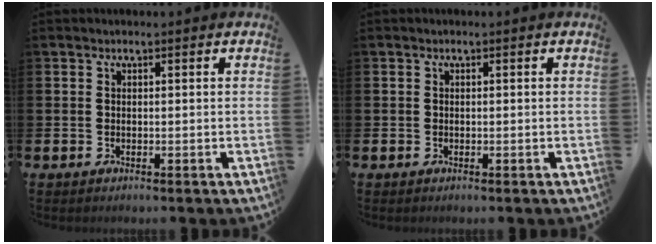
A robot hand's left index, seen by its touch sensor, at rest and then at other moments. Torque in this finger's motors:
{"motor_torque": [0.20, -0.11, -0.04, 0.01]}